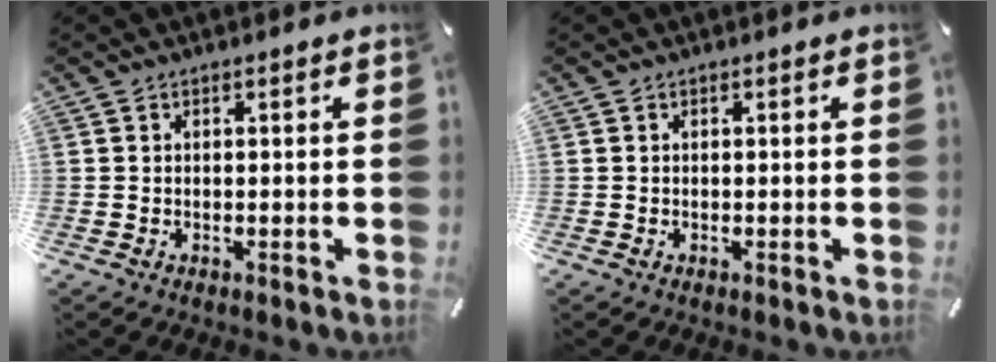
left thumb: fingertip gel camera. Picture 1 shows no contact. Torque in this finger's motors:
{"motor_torque": [0.02, 0.03, 0.00, 0.00, 0.00]}